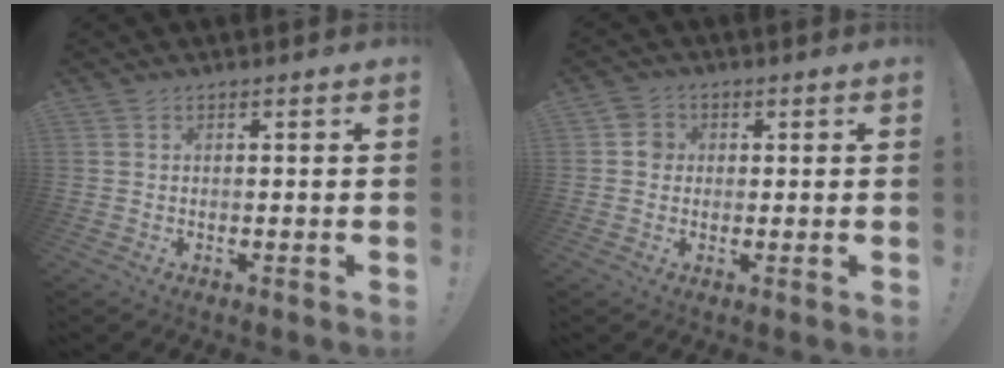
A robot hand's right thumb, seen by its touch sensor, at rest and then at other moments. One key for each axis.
{"total": 2.0, "fx": -0.1, "fy": 1.9, "fz": 0.7, "tx": -0.006, "ty": 0.003, "tz": -0.004}